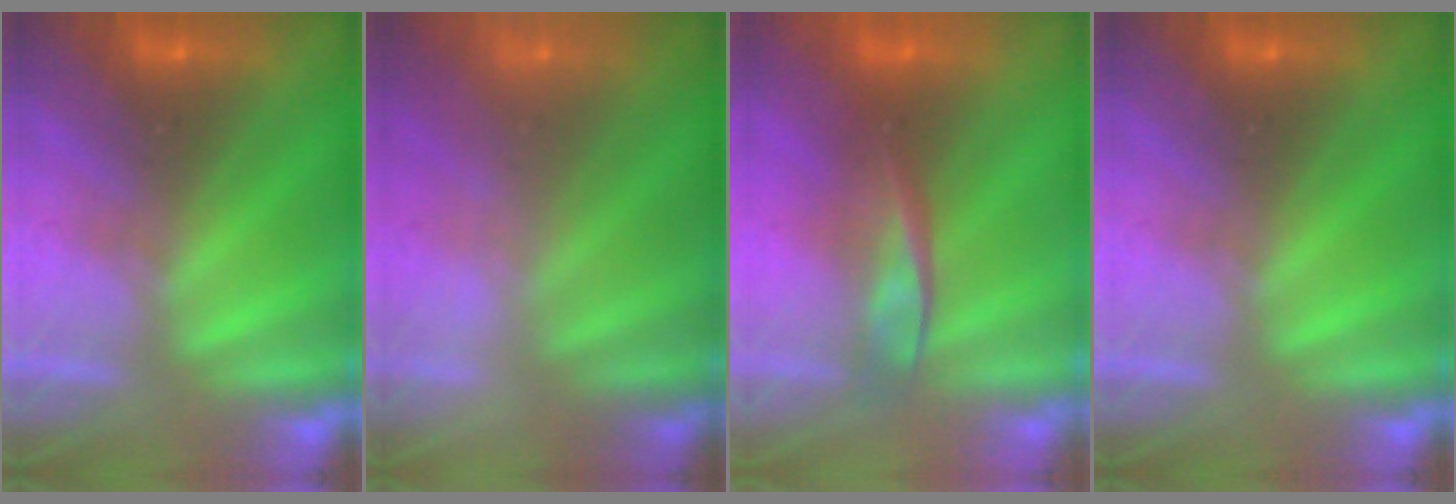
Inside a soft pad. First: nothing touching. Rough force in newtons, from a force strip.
{"total": 2.0}
{"total": 2.3}
{"total": 0.0}